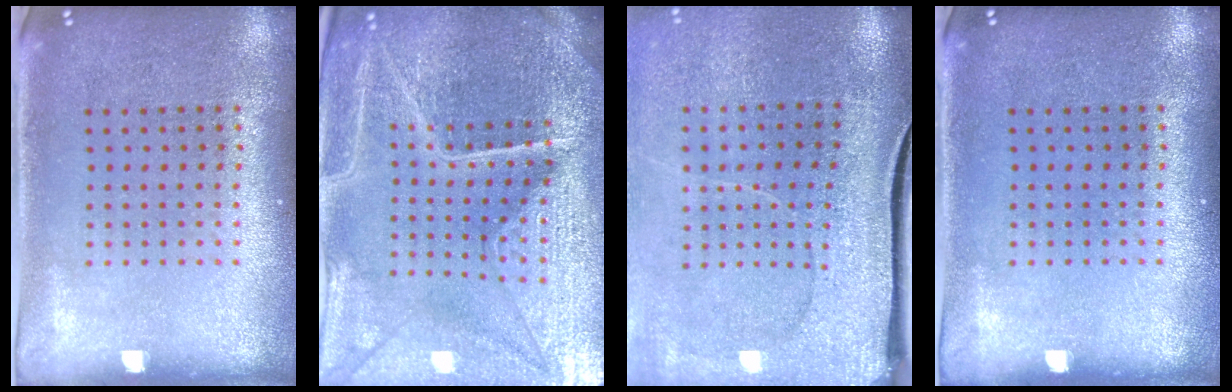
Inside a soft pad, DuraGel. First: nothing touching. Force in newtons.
{"total": 5.8, "press": 5.3, "slide": 2.4}
{"total": 4.1, "press": 3.3, "slide": 2.4}
{"total": 0.0}